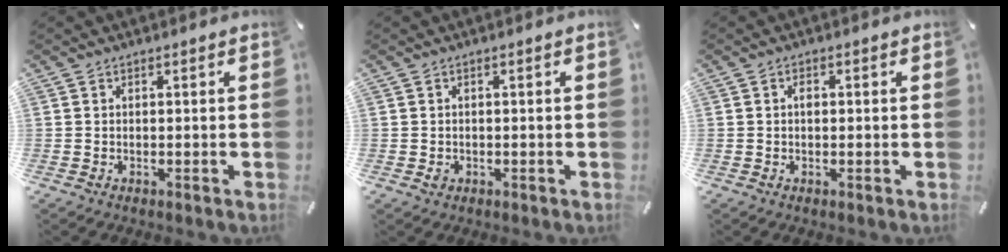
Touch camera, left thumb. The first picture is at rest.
{"total": 1.2, "force": [-0.4, 1.0, 0.5], "torque": [-0.008, 0.003, -0.008]}
{"total": 1.1, "force": [0.0, 0.7, 0.8], "torque": [-0.017, 0.004, -0.001]}